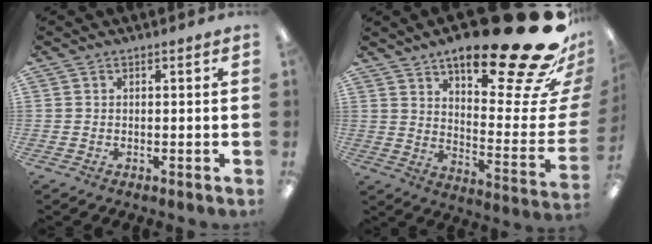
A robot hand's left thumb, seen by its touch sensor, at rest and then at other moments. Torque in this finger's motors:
{"motor_torque": [0.54, 0.48, 1.58, -1.20, 0.11]}